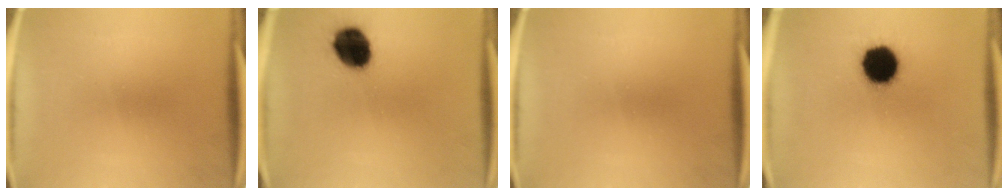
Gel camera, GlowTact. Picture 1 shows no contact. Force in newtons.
{"total": 12.4}
{"total": 0.0}
{"total": 15.4}